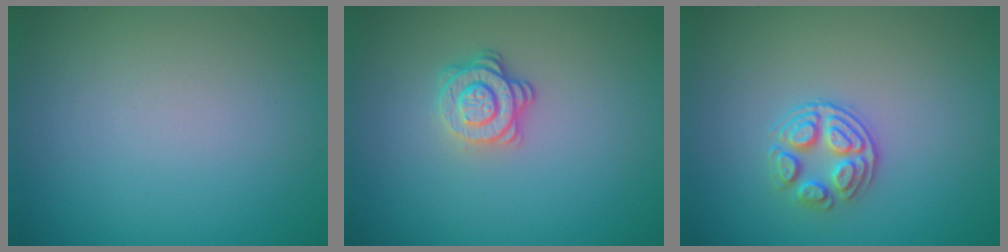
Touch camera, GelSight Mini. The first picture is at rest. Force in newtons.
{"total": 2.9, "press": 2.5, "slide": 1.6}
{"total": 2.9, "press": 2.6, "slide": 1.3}